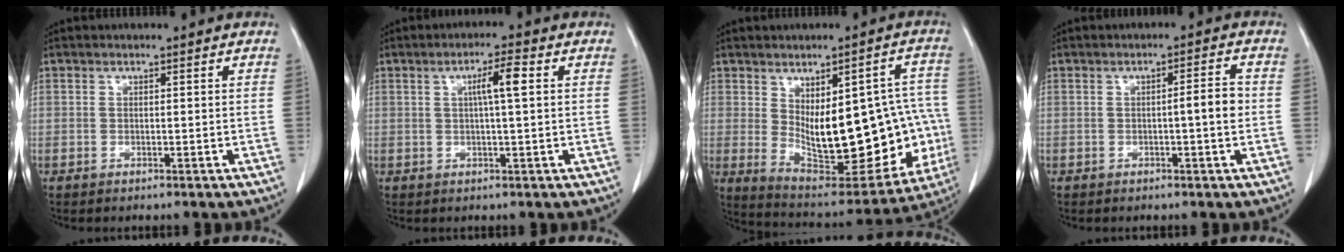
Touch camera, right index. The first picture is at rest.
{"total": 4.2, "force": [0.9, -0.1, 4.1], "torque": [-0.070, 0.006, 0.015]}
{"total": 22.5, "force": [-1.4, 8.9, 20.6], "torque": [-0.240, 0.017, 0.019]}
{"total": 3.3, "force": [-0.4, 0.1, 3.3], "torque": [-0.045, 0.003, -0.009]}